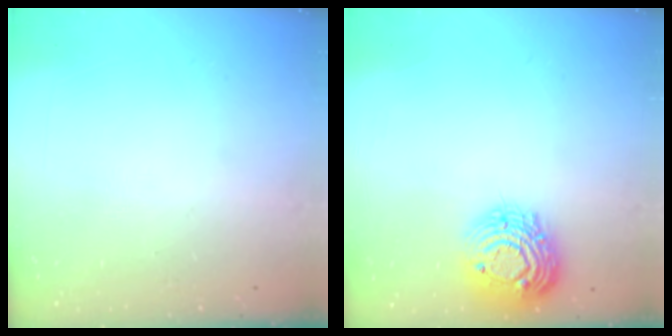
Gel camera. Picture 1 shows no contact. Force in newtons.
{"total": 13.7, "press": 13.7, "slide": 0.8}